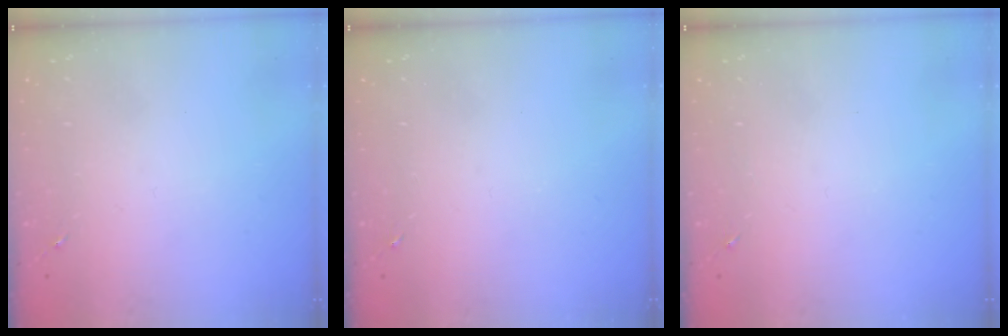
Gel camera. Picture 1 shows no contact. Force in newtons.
{"total": 0.0}
{"total": 0.0}